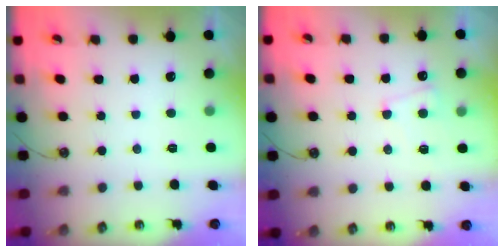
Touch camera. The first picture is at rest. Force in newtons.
{"total": 2.3, "press": 2.3, "slide": 0.5}